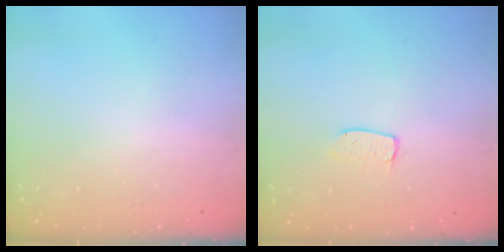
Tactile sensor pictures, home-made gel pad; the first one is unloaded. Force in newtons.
{"total": 3.9, "press": 3.9, "slide": 0.3}